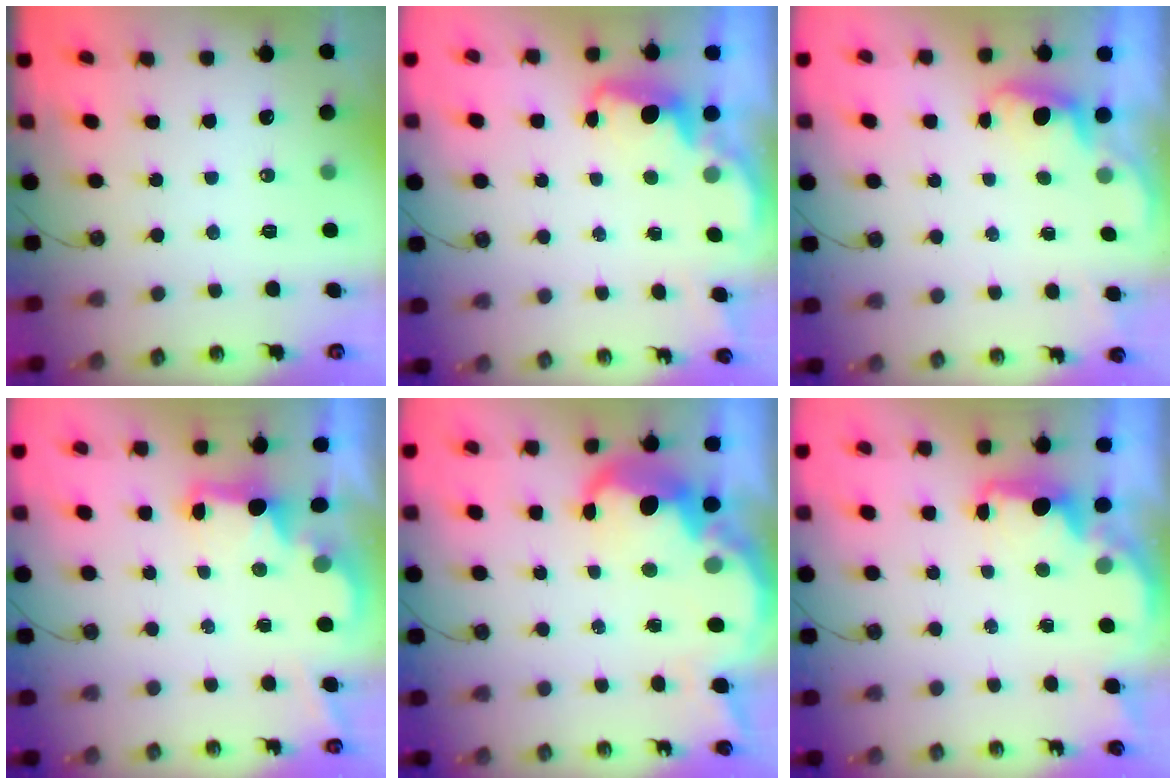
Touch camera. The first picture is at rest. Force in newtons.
{"total": 2.3, "press": 2.3, "slide": 0.5}
{"total": 1.0, "press": 0.7, "slide": 0.7}
{"total": 2.4, "press": 2.3, "slide": 0.8}
{"total": 9.6, "press": 9.6, "slide": 0.7}
{"total": 2.2, "press": 2.1, "slide": 0.8}